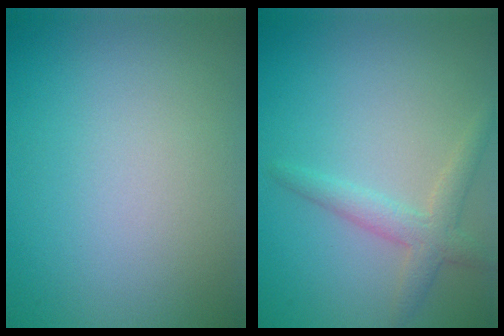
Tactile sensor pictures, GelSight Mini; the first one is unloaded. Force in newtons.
{"total": 2.6, "press": 2.6, "slide": 0.1}